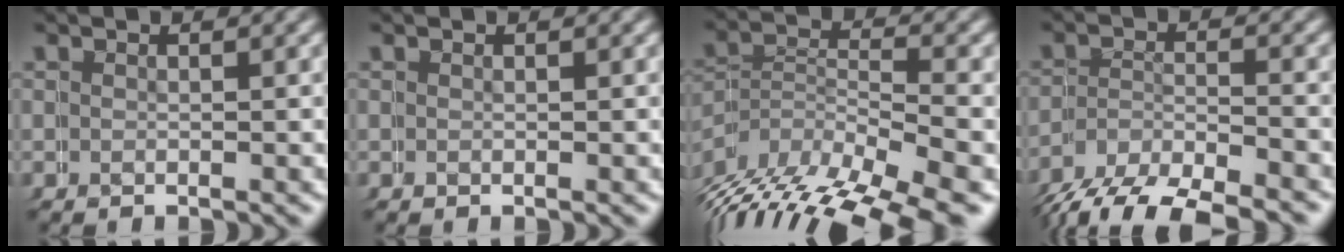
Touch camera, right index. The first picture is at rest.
{"total": 0.0}
{"total": 6.2, "force": [-3.5, 4.0, 3.2], "torque": [-0.070, -0.027, -0.045]}
{"total": 5.8, "force": [-4.4, 3.1, 2.2], "torque": [-0.042, -0.015, -0.067]}